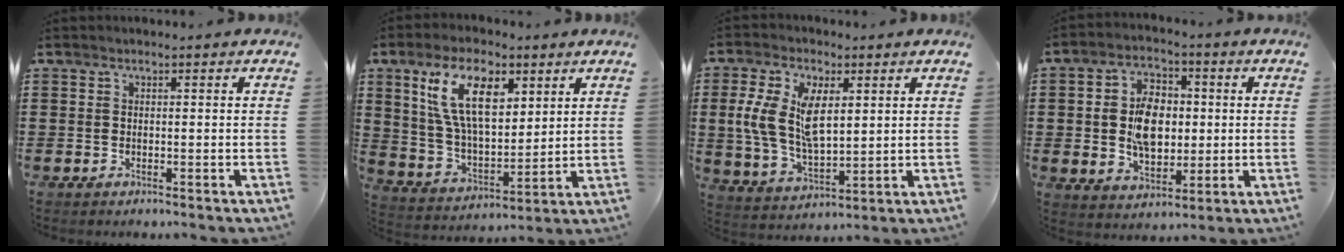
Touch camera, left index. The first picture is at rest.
{"total": 12.5, "force": [6.1, 6.1, 9.1], "torque": [-0.197, 0.014, 0.114]}
{"total": 10.4, "force": [2.7, 5.5, 8.4], "torque": [-0.195, 0.005, 0.046]}
{"total": 8.4, "force": [0.2, 5.7, 6.2], "torque": [-0.130, 0.013, 0.001]}